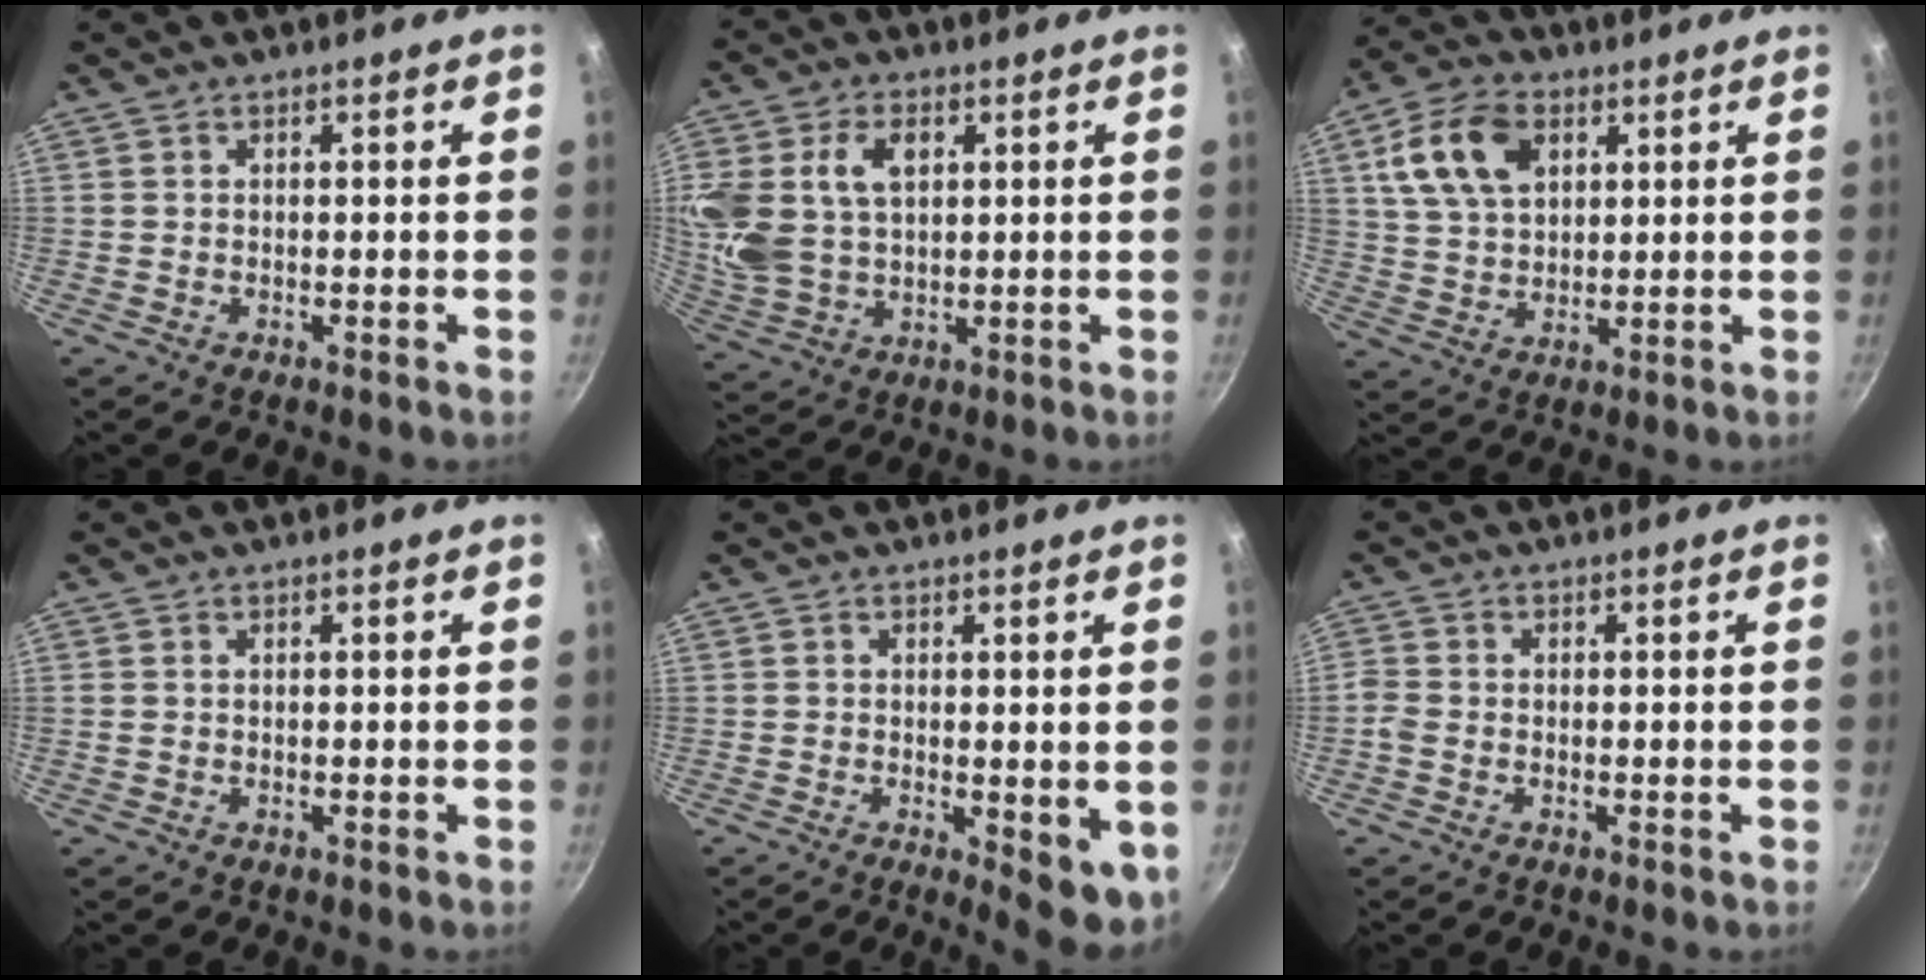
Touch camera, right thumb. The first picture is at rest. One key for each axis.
{"total": 16.2, "fx": 4.1, "fy": 11.3, "fz": 10.8, "tx": -0.231, "ty": -0.001, "tz": 0.085}
{"total": 12.8, "fx": 4.6, "fy": 8.5, "fz": 8.4, "tx": -0.138, "ty": 0.000, "tz": 0.084}
{"total": 0.0}
{"total": 7.0, "fx": -1.0, "fy": 2.9, "fz": 6.3, "tx": -0.064, "ty": -0.004, "tz": -0.006}
{"total": 2.1, "fx": -0.9, "fy": 1.6, "fz": 1.1, "tx": -0.023, "ty": 0.005, "tz": -0.024}